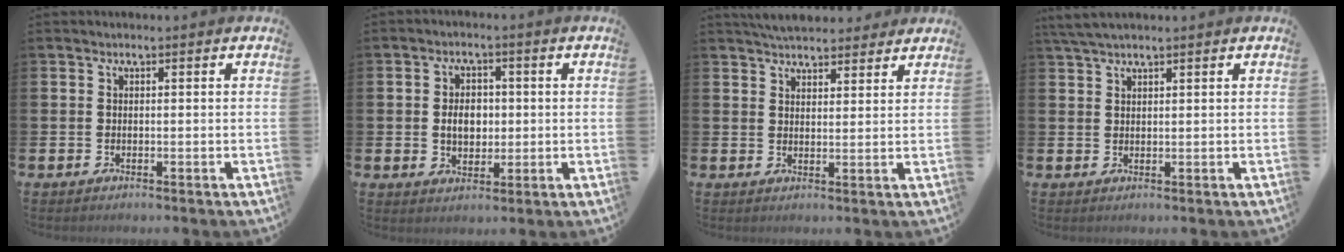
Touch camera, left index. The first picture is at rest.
{"total": 4.2, "force": [0.2, 3.1, 2.8], "torque": [-0.039, 0.004, -0.005]}
{"total": 4.9, "force": [4.7, 1.2, 0.5], "torque": [-0.006, -0.024, 0.086]}
{"total": 3.2, "force": [2.7, 0.7, 1.5], "torque": [-0.036, 0.001, 0.051]}